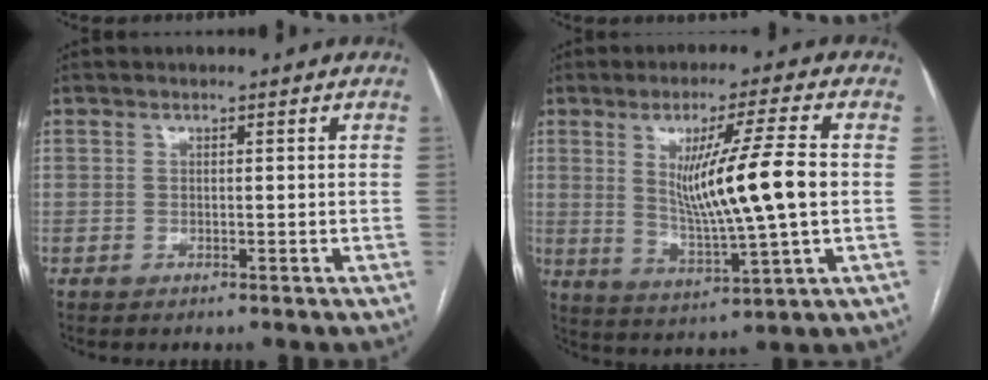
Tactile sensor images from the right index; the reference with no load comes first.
{"total": 12.6, "force": [1.1, -0.4, 12.5], "torque": [-0.220, -0.015, 0.023]}